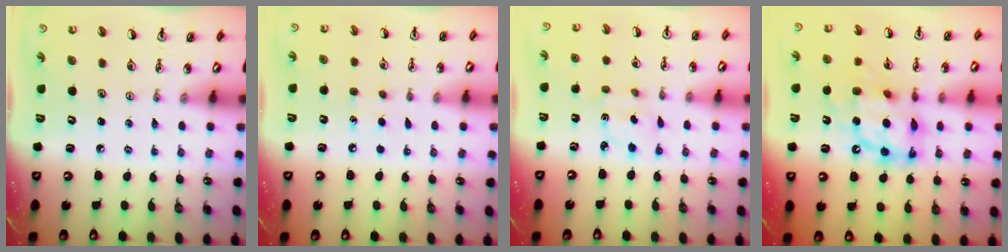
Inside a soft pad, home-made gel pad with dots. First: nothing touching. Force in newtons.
{"total": 5.5, "press": 5.4, "slide": 0.5}
{"total": 2.2, "press": 2.1, "slide": 0.6}
{"total": 13.0, "press": 12.9, "slide": 1.4}